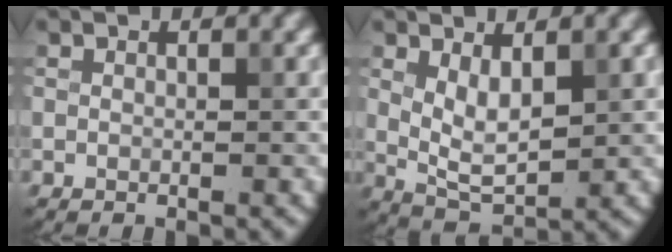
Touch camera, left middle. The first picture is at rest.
{"total": 3.6, "force": [1.1, 1.5, 3.1], "torque": [-0.065, -0.008, 0.025]}